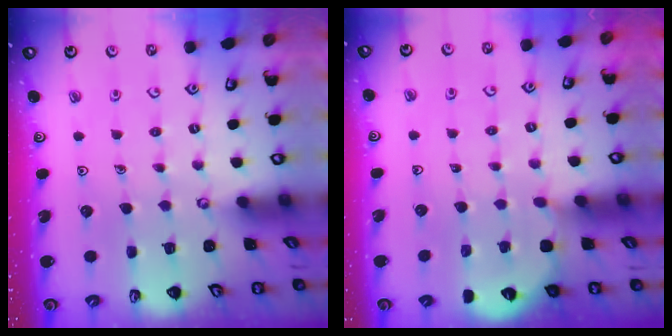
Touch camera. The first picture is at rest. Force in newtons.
{"total": 4.5, "press": 4.5, "slide": 0.3}